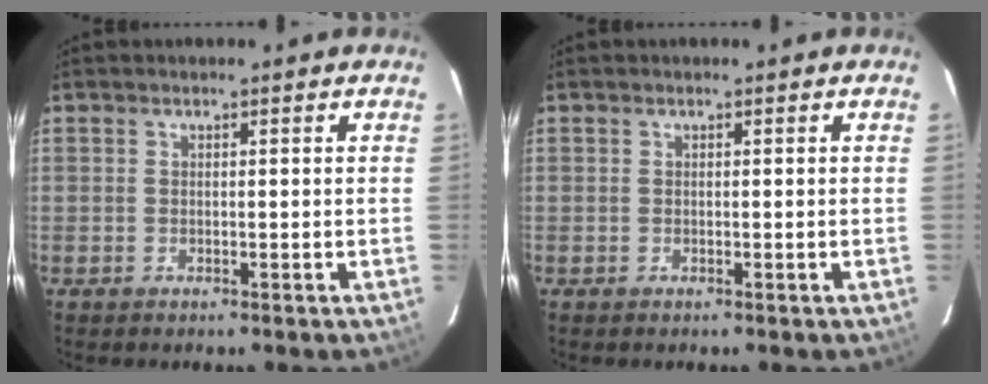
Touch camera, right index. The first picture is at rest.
{"total": 0.0}